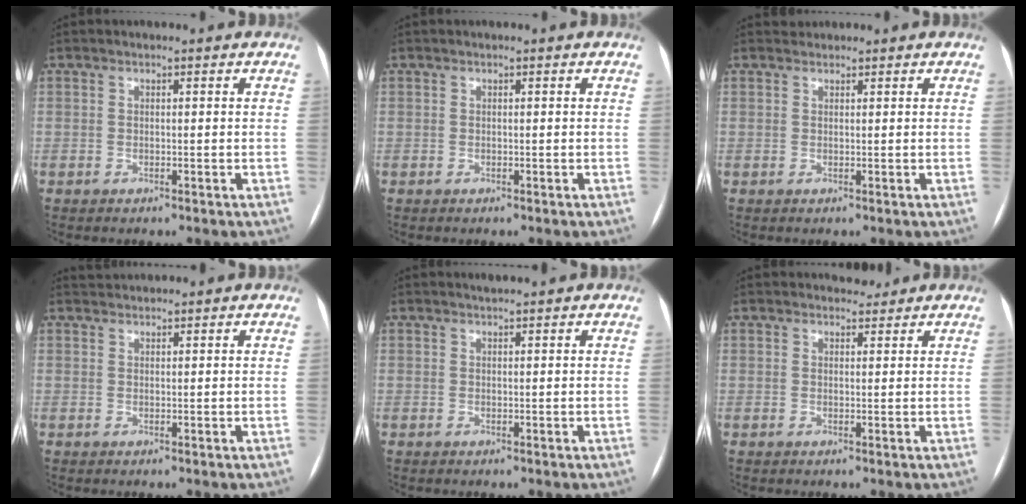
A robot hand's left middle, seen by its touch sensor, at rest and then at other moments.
{"total": 0.0}
{"total": 0.7, "force": [0.6, 0.1, -0.4], "torque": [-0.003, 0.005, 0.012]}
{"total": 1.6, "force": [1.5, -0.1, -0.3], "torque": [-0.004, 0.014, 0.034]}
{"total": 0.9, "force": [0.9, -0.2, 0.3], "torque": [-0.007, 0.001, 0.019]}
{"total": 1.8, "force": [1.7, 0.6, -0.1], "torque": [0.000, -0.007, 0.024]}